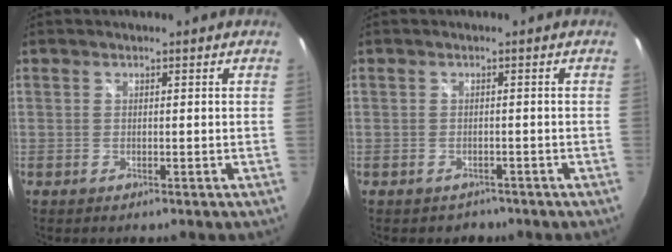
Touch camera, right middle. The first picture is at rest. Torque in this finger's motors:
{"motor_torque": [-0.04, 0.04, 0.01, -0.01]}